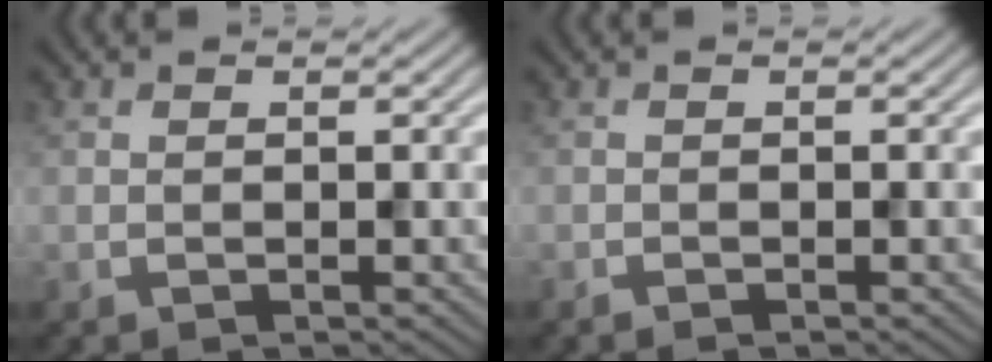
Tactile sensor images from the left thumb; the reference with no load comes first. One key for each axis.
{"total": 0.8, "fx": -0.8, "fy": 0.0, "fz": 0.3, "tx": -0.006, "ty": -0.002, "tz": -0.013}